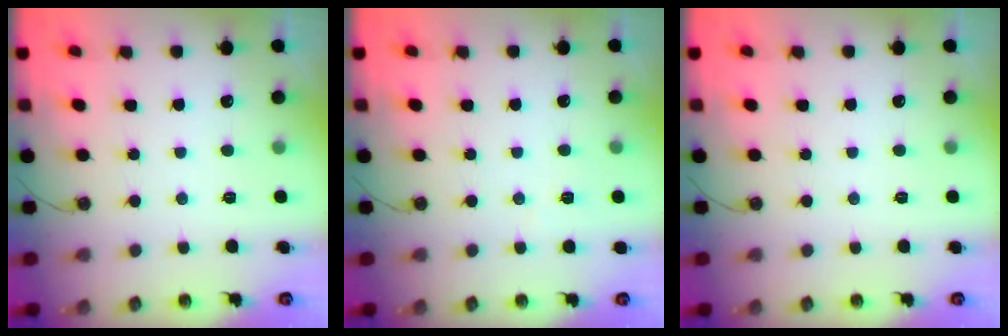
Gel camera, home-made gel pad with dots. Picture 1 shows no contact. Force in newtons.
{"total": 2.5, "press": 2.3, "slide": 0.9}
{"total": 0.0}